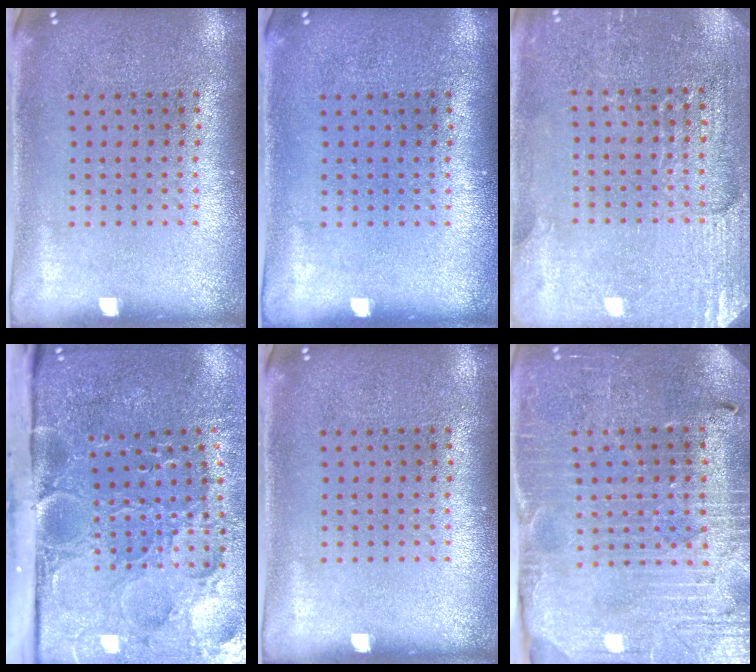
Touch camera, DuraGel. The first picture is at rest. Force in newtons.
{"total": 0.0}
{"total": 2.9, "press": 2.9, "slide": 0.2}
{"total": 5.4, "press": 4.1, "slide": 3.4}
{"total": 0.0}
{"total": 3.8, "press": 3.7, "slide": 0.9}